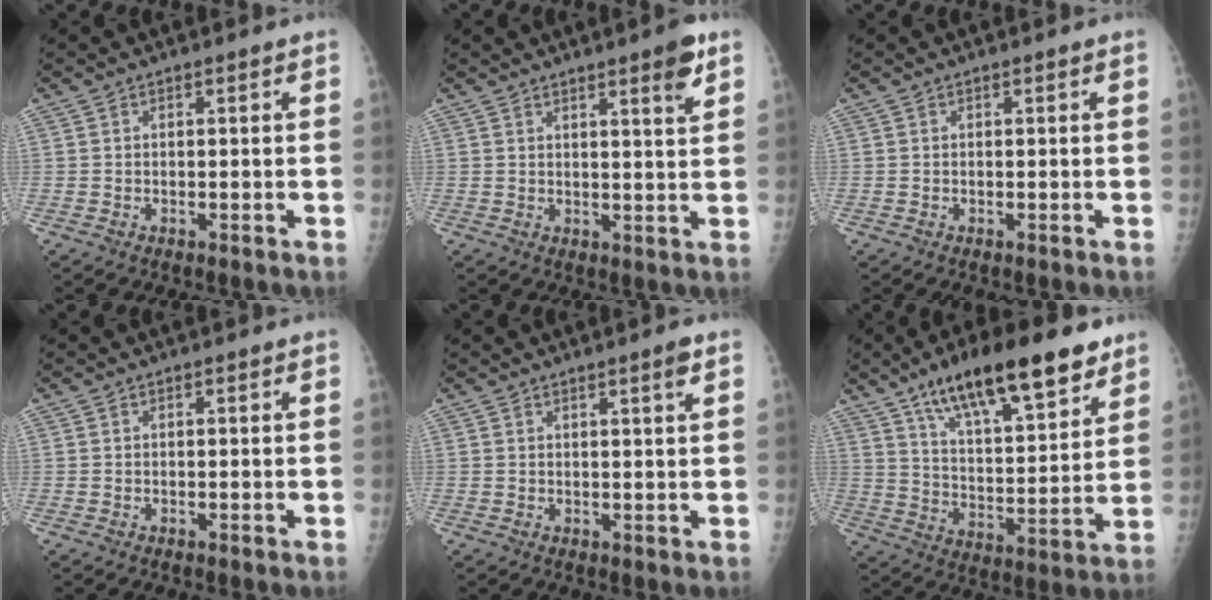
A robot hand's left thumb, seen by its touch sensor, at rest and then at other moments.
{"total": 5.2, "force": [3.2, 0.5, 4.1], "torque": [-0.052, -0.020, 0.043]}
{"total": 0.0}
{"total": 0.0}
{"total": 2.1, "force": [1.3, -0.1, 1.7], "torque": [-0.025, -0.009, 0.020]}
{"total": 21.6, "force": [13.7, 7.0, 15.2], "torque": [-0.214, -0.047, 0.227]}